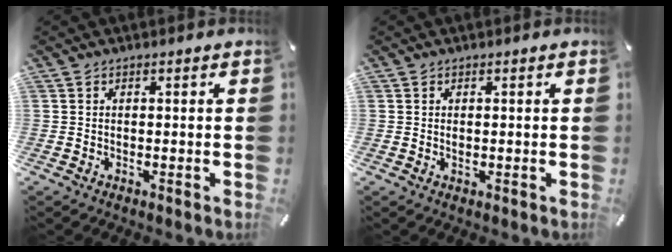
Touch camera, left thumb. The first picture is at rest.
{"total": 0.9, "force": [0.1, 0.5, 0.7], "torque": [-0.007, -0.001, -0.002]}